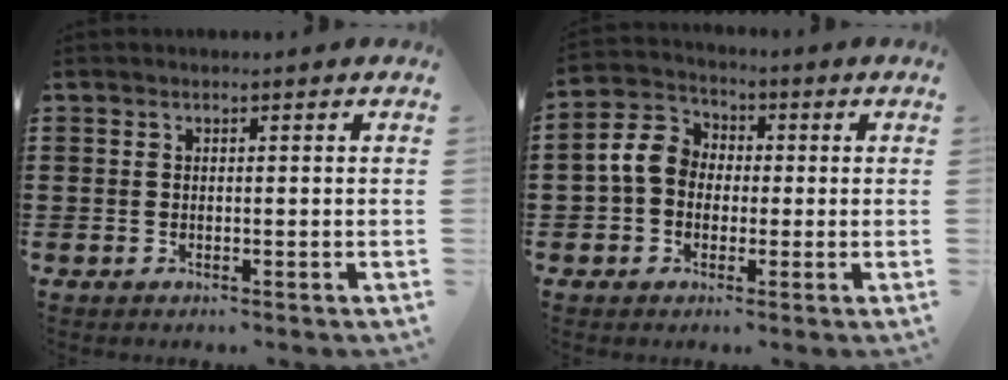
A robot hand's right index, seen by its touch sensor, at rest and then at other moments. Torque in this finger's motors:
{"motor_torque": [0.33, -0.13, 0.76, 0.15]}